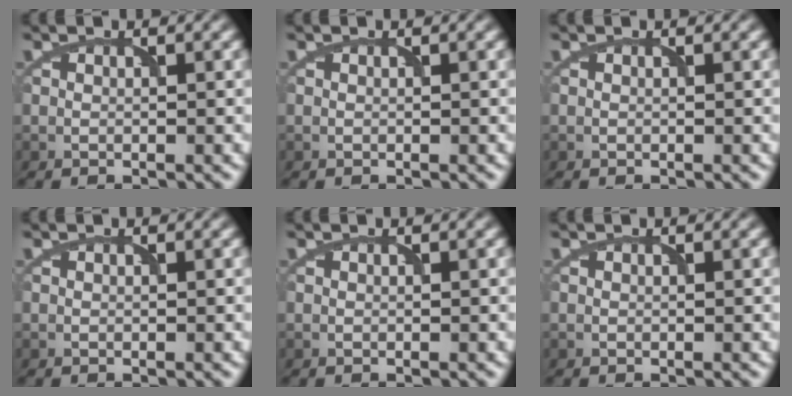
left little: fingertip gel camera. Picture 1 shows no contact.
{"total": 0.0}
{"total": 0.0}
{"total": 0.0}
{"total": 0.0}
{"total": 0.0}